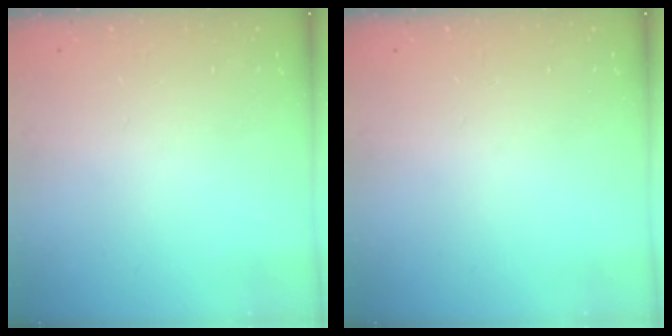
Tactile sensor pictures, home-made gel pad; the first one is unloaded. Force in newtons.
{"total": 0.0}